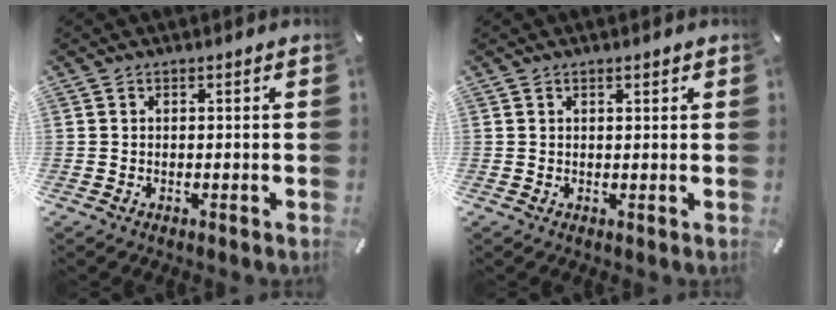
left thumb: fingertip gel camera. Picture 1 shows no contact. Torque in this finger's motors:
{"motor_torque": [0.03, -0.31, -0.06, 0.27, -0.01]}